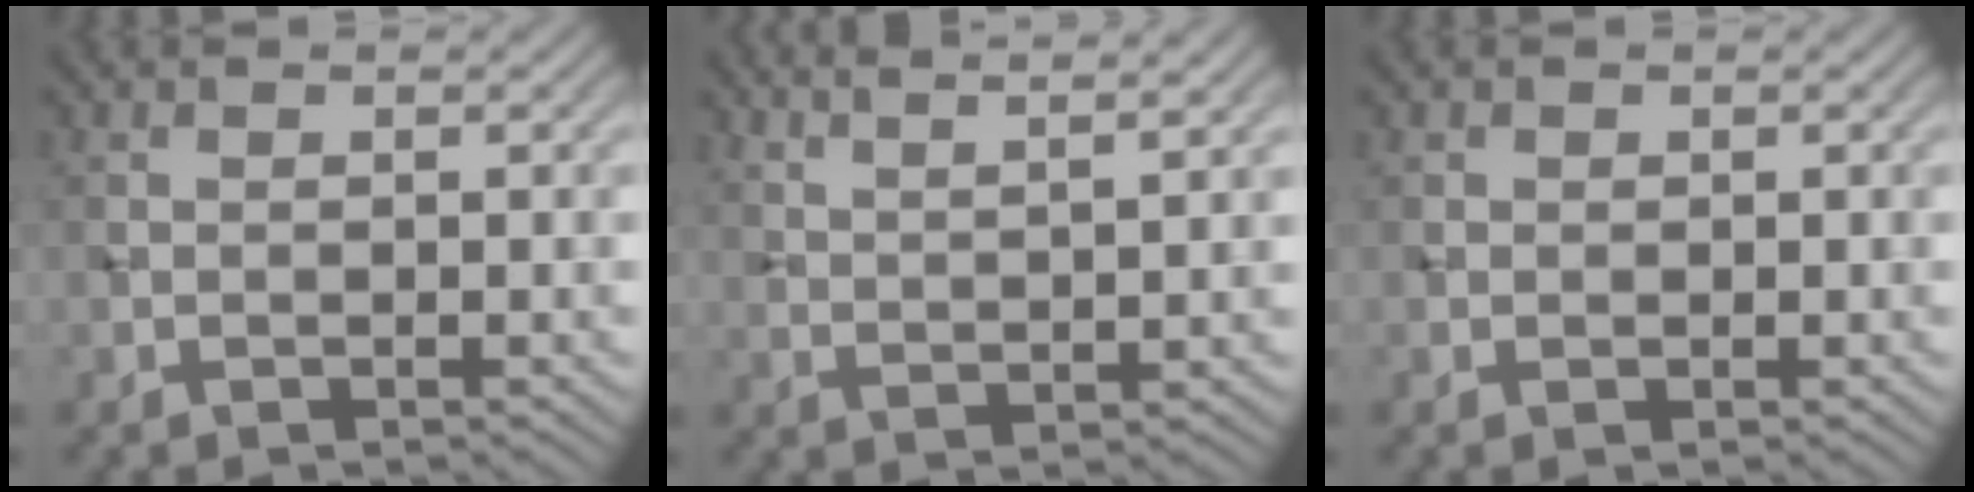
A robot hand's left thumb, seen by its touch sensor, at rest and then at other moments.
{"total": 6.5, "force": [5.1, 1.1, 3.8], "torque": [-0.048, 0.010, 0.070]}
{"total": 0.5, "force": [0.3, 0.4, 0.1], "torque": [0.001, -0.003, 0.005]}